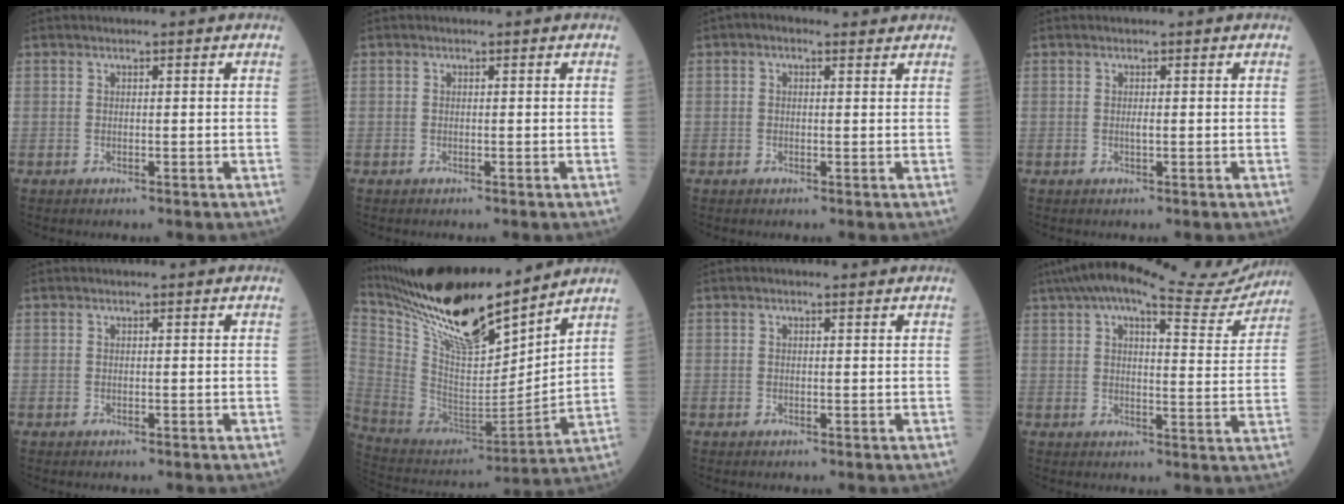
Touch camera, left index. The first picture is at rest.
{"total": 0.0}
{"total": 2.2, "force": [1.3, 1.1, 1.3], "torque": [-0.027, 0.020, 0.018]}
{"total": 0.6, "force": [0.0, 0.0, 0.6], "torque": [-0.016, -0.001, 0.000]}
{"total": 0.0}
{"total": 21.4, "force": [18.2, 3.2, 10.8], "torque": [-0.205, -0.020, 0.336]}
{"total": 0.6, "force": [0.5, 0.1, 0.4], "torque": [-0.011, 0.004, 0.006]}
{"total": 17.2, "force": [15.4, 2.7, 7.1], "torque": [-0.109, 0.011, 0.201]}